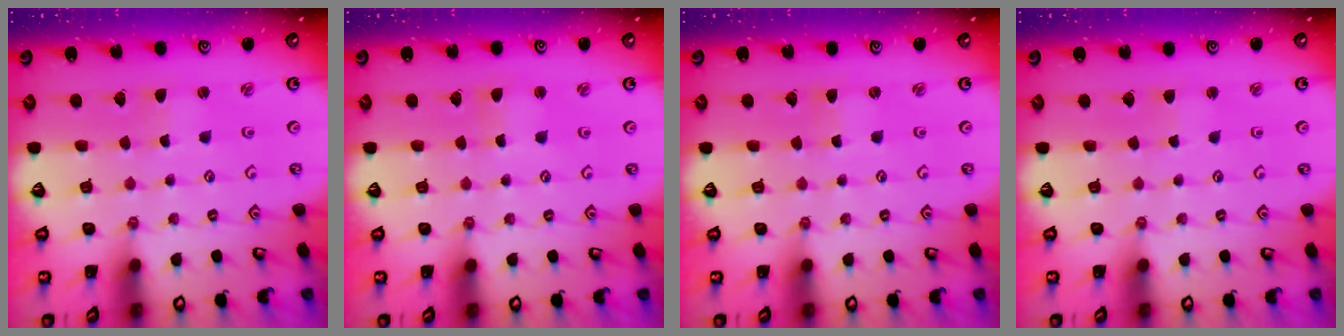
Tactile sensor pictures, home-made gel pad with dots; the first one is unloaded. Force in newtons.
{"total": 1.5, "press": 1.5, "slide": 0.1}
{"total": 0.5, "press": 0.5, "slide": 0.1}
{"total": 2.1, "press": 2.1, "slide": 0.2}